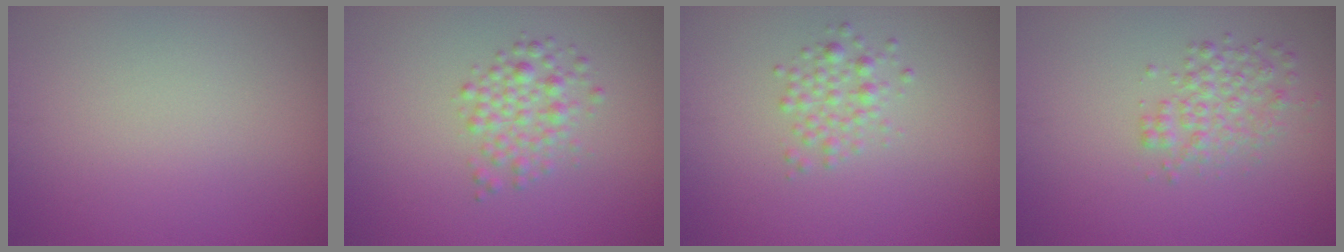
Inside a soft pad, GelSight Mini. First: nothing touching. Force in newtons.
{"total": 2.6, "press": 2.5, "slide": 0.0}
{"total": 1.9, "press": 1.9, "slide": 0.1}
{"total": 2.6, "press": 2.6, "slide": 0.1}